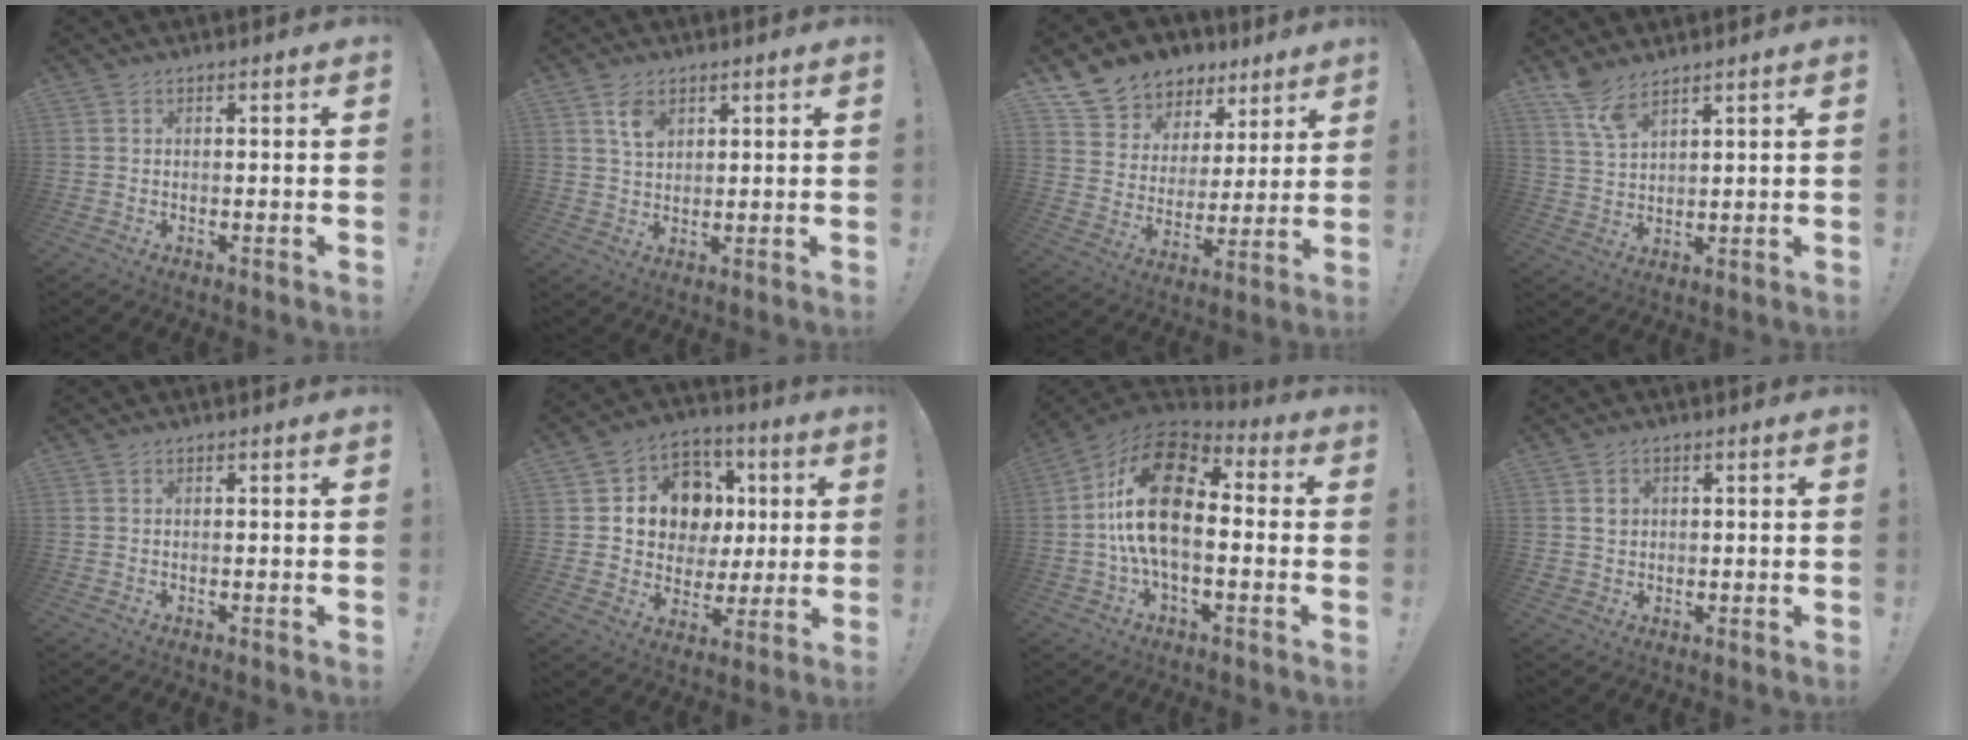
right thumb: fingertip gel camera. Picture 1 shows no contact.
{"total": 5.6, "force": [3.1, 3.5, 3.0], "torque": [-0.044, -0.011, 0.055]}
{"total": 9.8, "force": [6.8, 6.9, 1.1], "torque": [-0.033, -0.054, 0.135]}
{"total": 6.9, "force": [5.5, 2.0, 3.6], "torque": [-0.073, -0.030, 0.104]}
{"total": 0.0}
{"total": 13.8, "force": [3.3, 12.2, 5.5], "torque": [-0.069, -0.015, 0.087]}
{"total": 20.2, "force": [1.2, 10.9, 16.9], "torque": [-0.326, 0.008, 0.022]}
{"total": 3.1, "force": [0.8, 2.8, 0.9], "torque": [0.001, -0.005, 0.012]}